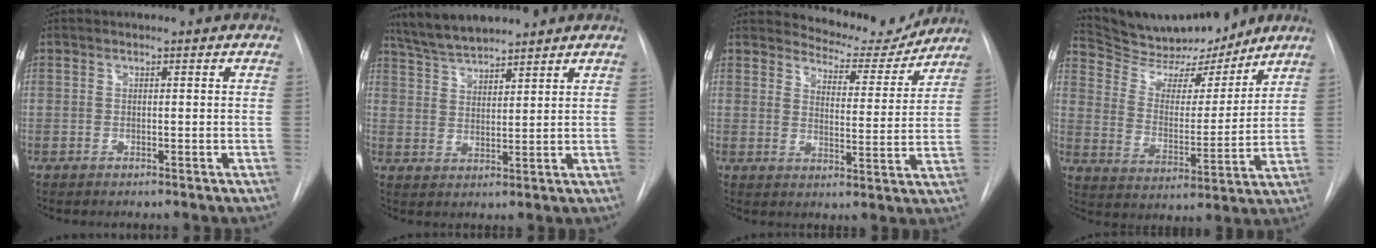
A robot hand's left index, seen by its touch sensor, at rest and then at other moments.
{"total": 7.7, "force": [7.1, 0.9, 2.7], "torque": [-0.060, 0.017, 0.136]}
{"total": 9.1, "force": [8.8, 2.1, 0.3], "torque": [-0.002, -0.022, 0.115]}
{"total": 15.2, "force": [14.1, 3.7, 4.2], "torque": [-0.070, -0.007, 0.230]}